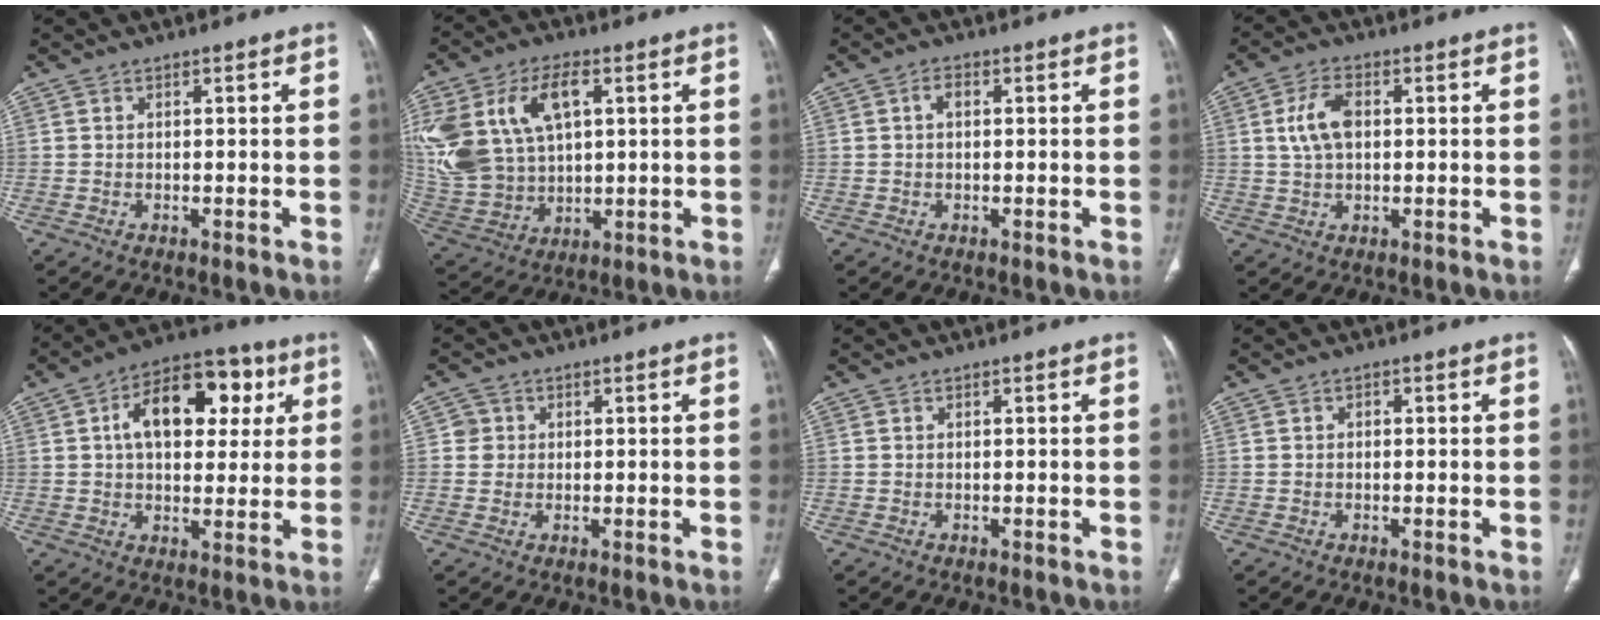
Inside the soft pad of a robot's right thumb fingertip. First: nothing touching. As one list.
[{"total": 21.7, "force": [6.3, 13.9, 15.4], "torque": [-0.333, 0.006, 0.132]}, {"total": 1.9, "force": [0.2, 1.1, 1.5], "torque": [-0.026, 0.009, 0.002]}, {"total": 6.7, "force": [1.1, 3.9, 5.3], "torque": [-0.106, 0.009, 0.020]}, {"total": 16.6, "force": [4.6, 10.1, 12.4], "torque": [-0.149, 0.016, 0.065]}, {"total": 2.2, "force": [0.4, 2.2, 0.1], "torque": [0.012, 0.004, 0.003]}, {"total": 0.0}, {"total": 0.8, "force": [0.1, 0.6, 0.5], "torque": [-0.003, 0.002, -0.003]}]